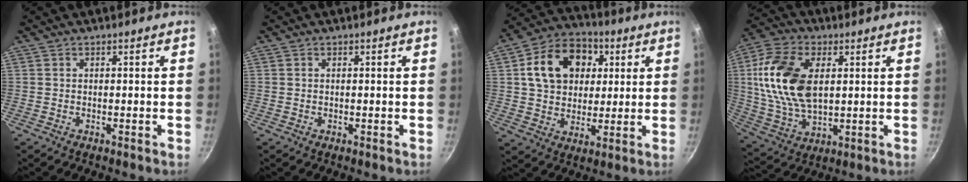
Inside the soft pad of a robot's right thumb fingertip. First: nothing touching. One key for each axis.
{"total": 0.0}
{"total": 16.2, "fx": 4.4, "fy": 12.3, "fz": 9.6, "tx": -0.133, "ty": 0.013, "tz": 0.065}
{"total": 17.8, "fx": 3.2, "fy": 10.7, "fz": 13.8, "tx": -0.254, "ty": -0.003, "tz": 0.063}